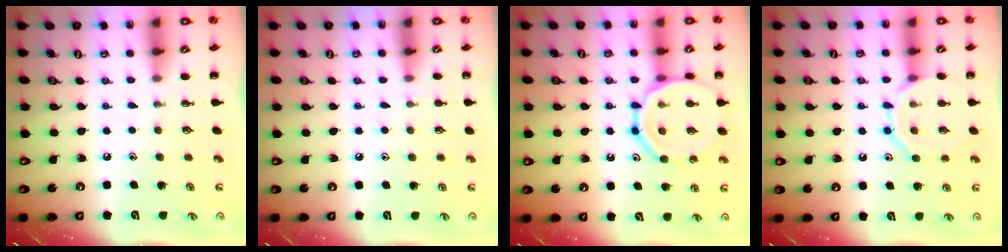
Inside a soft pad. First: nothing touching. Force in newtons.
{"total": 4.2, "press": 3.8, "slide": 1.6}
{"total": 15.4, "press": 15.3, "slide": 2.1}
{"total": 11.2, "press": 11.1, "slide": 0.7}